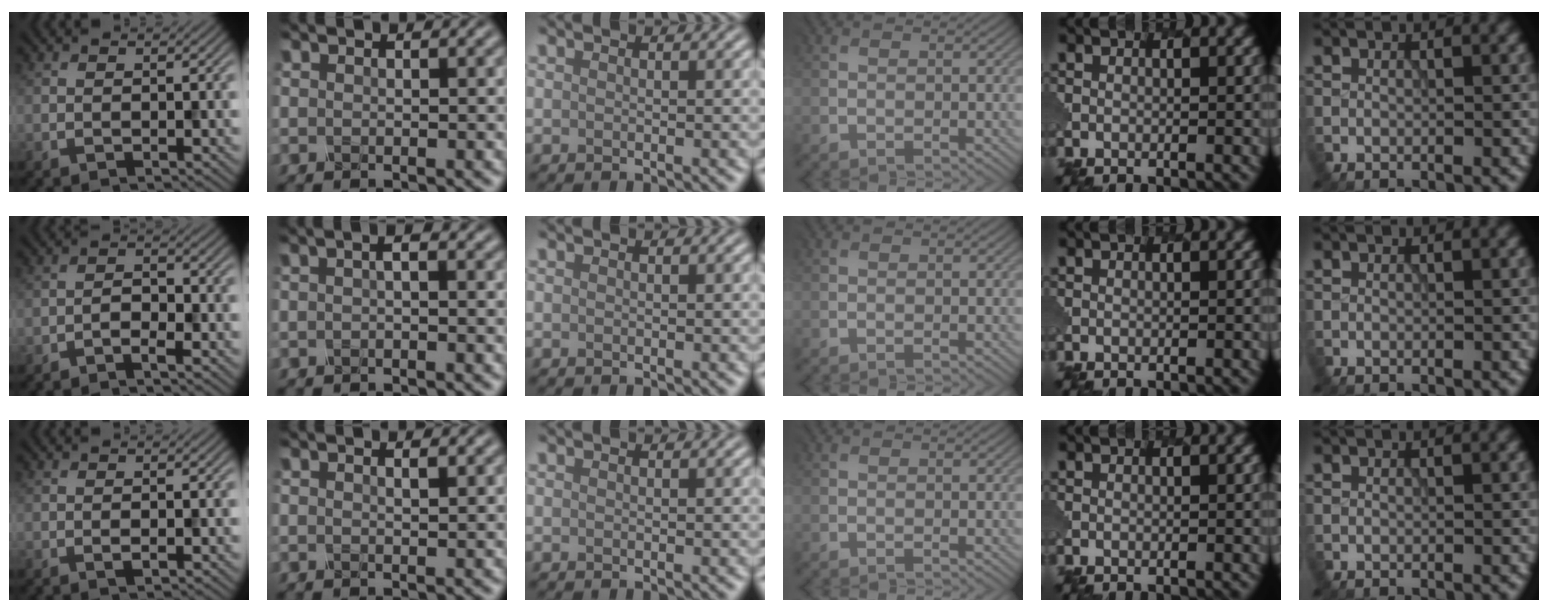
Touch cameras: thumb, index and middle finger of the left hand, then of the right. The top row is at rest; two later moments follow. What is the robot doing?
{"motion": "dispense", "object": "pipette"}